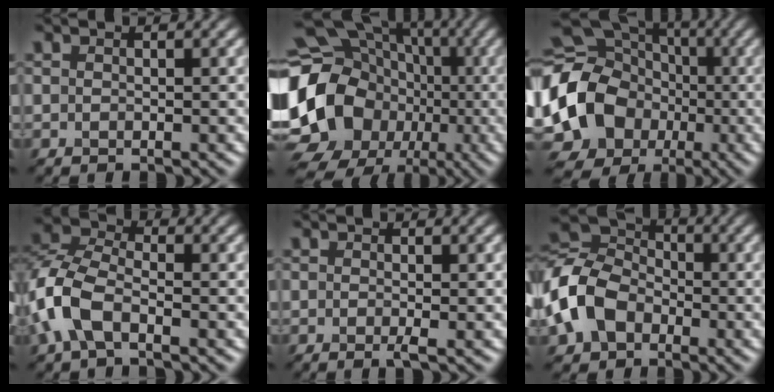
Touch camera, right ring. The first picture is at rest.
{"total": 20.5, "force": [-3.5, 18.0, 9.1], "torque": [-0.167, -0.004, -0.103]}
{"total": 15.6, "force": [-2.2, 13.6, 7.4], "torque": [-0.159, -0.014, -0.070]}
{"total": 6.4, "force": [-2.4, 3.8, 4.6], "torque": [-0.121, 0.010, -0.062]}
{"total": 0.9, "force": [-0.4, 0.0, 0.8], "torque": [-0.020, -0.006, -0.007]}
{"total": 8.4, "force": [-2.3, 6.5, 4.8], "torque": [-0.116, 0.010, -0.065]}